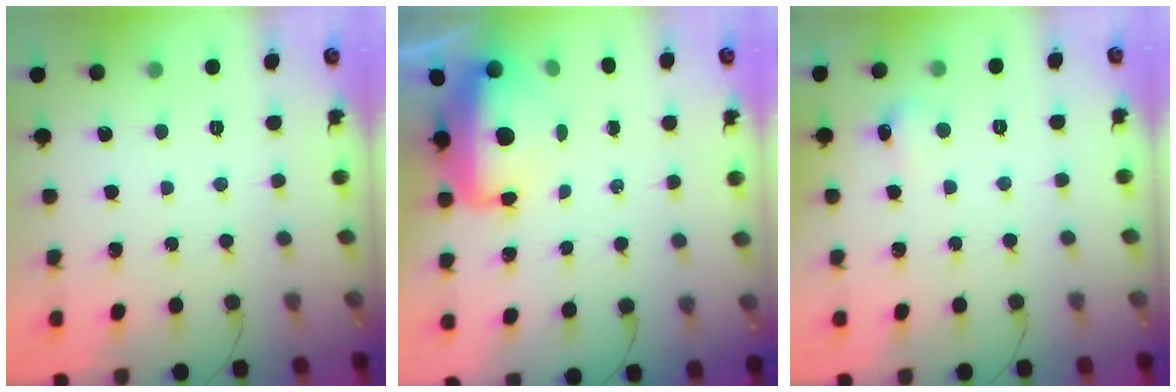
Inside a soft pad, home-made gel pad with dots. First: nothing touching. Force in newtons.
{"total": 10.6, "press": 10.3, "slide": 2.6}
{"total": 4.9, "press": 4.7, "slide": 1.5}